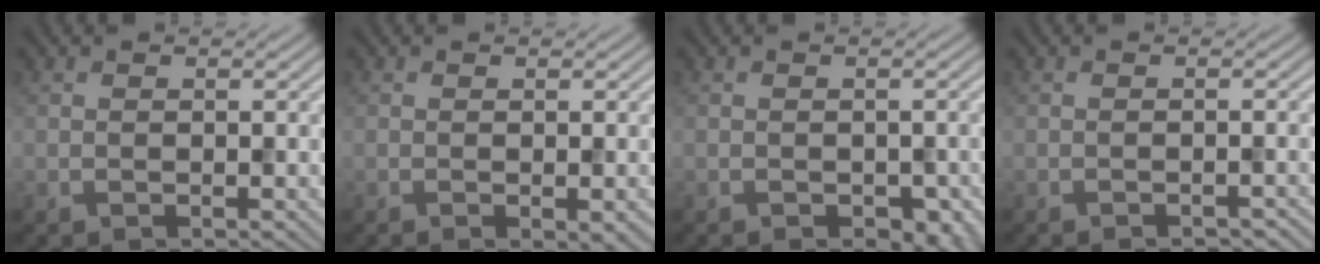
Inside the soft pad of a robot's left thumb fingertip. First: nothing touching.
{"total": 2.2, "force": [-0.7, 0.4, 2.0], "torque": [-0.032, -0.004, -0.008]}
{"total": 4.1, "force": [-2.3, 2.2, 2.5], "torque": [-0.040, -0.015, -0.017]}
{"total": 1.4, "force": [-1.3, 0.2, 0.5], "torque": [0.000, 0.002, -0.020]}